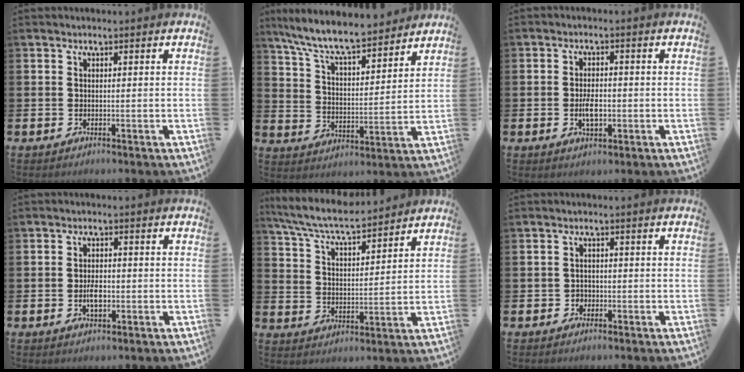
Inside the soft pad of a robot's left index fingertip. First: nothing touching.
{"total": 9.2, "force": [8.5, 1.5, 3.2], "torque": [-0.096, -0.055, 0.149]}
{"total": 3.5, "force": [-0.5, 1.8, 2.9], "torque": [-0.042, -0.002, -0.012]}
{"total": 2.8, "force": [-0.5, 1.5, 2.3], "torque": [-0.031, -0.002, -0.012]}
{"total": 7.1, "force": [6.7, 0.7, 2.4], "torque": [-0.080, -0.036, 0.119]}
{"total": 1.5, "force": [-0.7, 1.4, 0.1], "torque": [-0.003, 0.002, -0.018]}